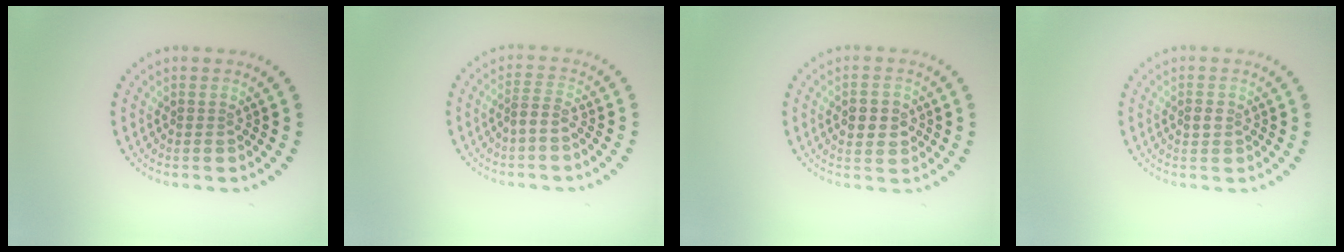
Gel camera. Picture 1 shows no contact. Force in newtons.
{"total": 1.6, "press": 1.2, "slide": 1.0}
{"total": 3.0, "press": 3.0, "slide": 0.1}
{"total": 1.0, "press": 1.0, "slide": 0.2}